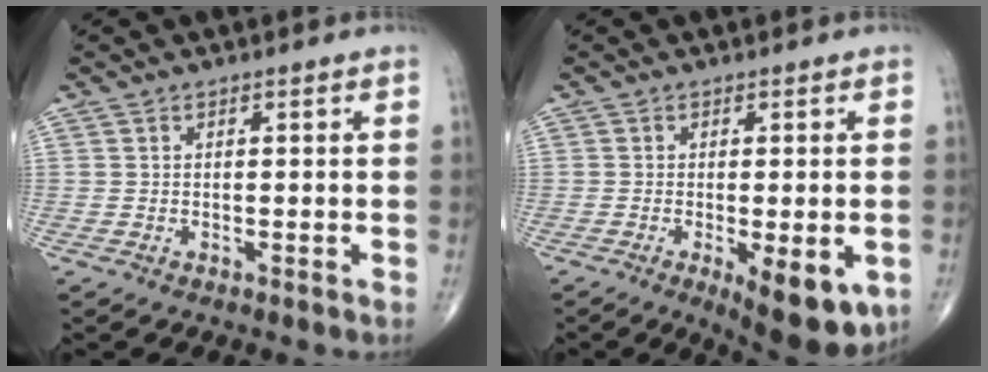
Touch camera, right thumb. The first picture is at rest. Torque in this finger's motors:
{"motor_torque": [1.32, 1.29, 0.05, -0.24, 0.27]}